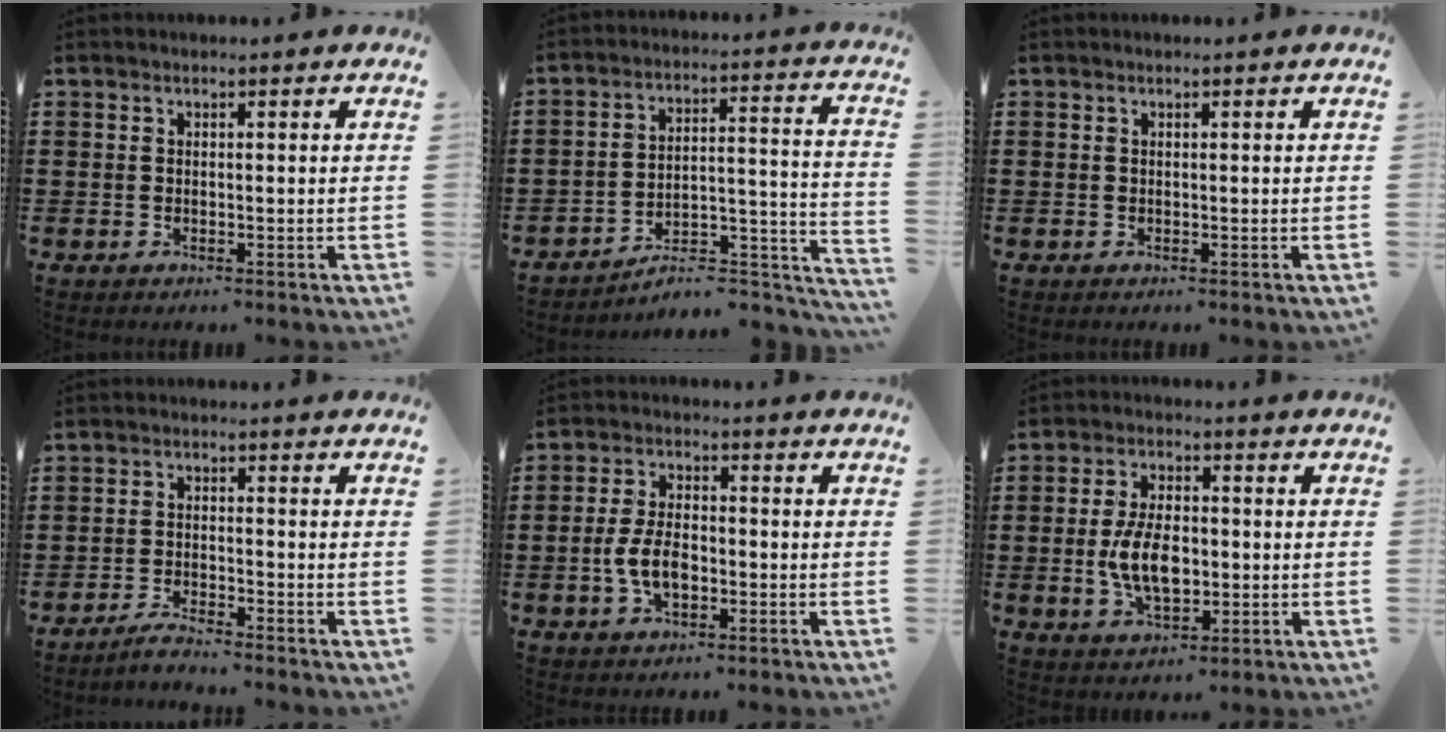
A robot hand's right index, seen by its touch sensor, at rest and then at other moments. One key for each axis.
{"total": 6.0, "fx": -5.5, "fy": 1.5, "fz": 2.1, "tx": -0.028, "ty": 0.004, "tz": -0.108}
{"total": 0.0}
{"total": 2.9, "fx": -2.9, "fy": -0.2, "fz": 0.6, "tx": -0.011, "ty": 0.005, "tz": -0.058}
{"total": 6.2, "fx": -1.6, "fy": 3.3, "fz": 5.0, "tx": -0.114, "ty": 0.001, "tz": -0.034}
{"total": 8.2, "fx": -1.0, "fy": 4.4, "fz": 6.8, "tx": -0.142, "ty": -0.002, "tz": -0.024}